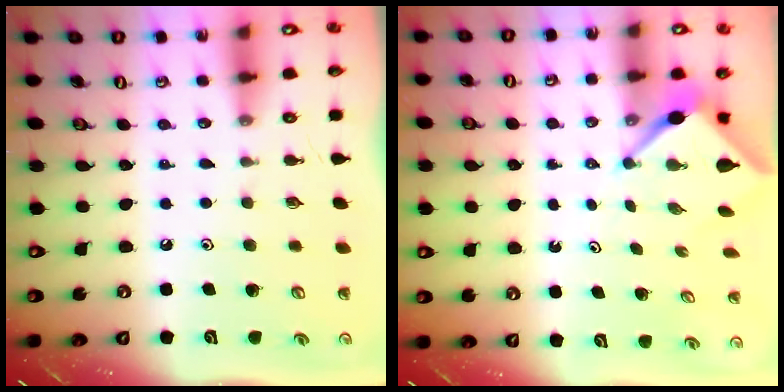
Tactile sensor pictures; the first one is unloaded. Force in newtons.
{"total": 3.3, "press": 3.3, "slide": 0.2}